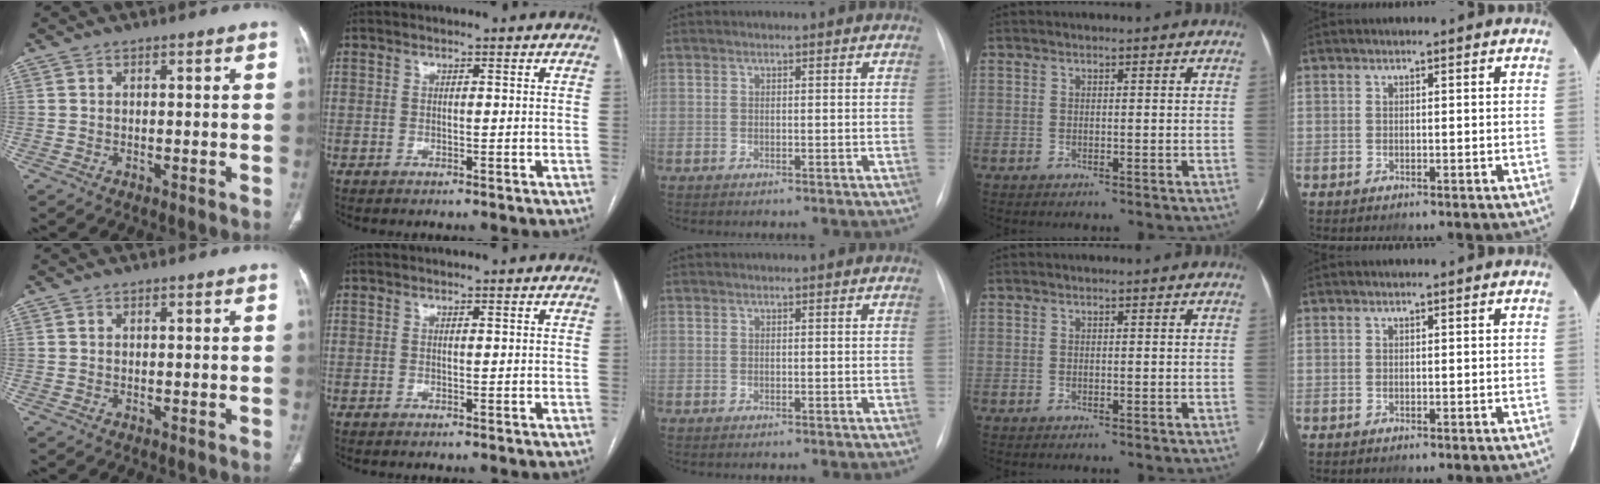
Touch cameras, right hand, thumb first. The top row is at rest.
{}